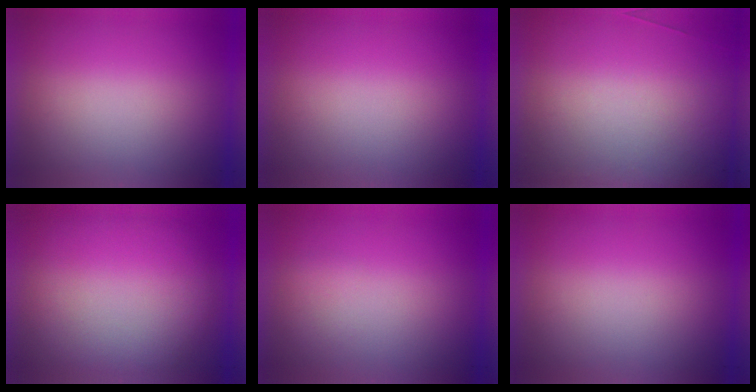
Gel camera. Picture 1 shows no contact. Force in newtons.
{"total": 0.0}
{"total": 4.5}
{"total": 2.2}
{"total": 1.1}
{"total": 0.0}